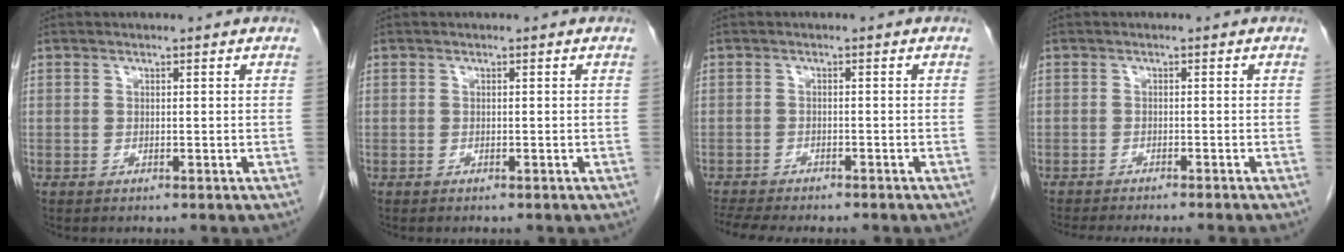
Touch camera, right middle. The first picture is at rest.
{"total": 0.0}
{"total": 8.9, "force": [-7.7, 1.7, 4.0], "torque": [-0.058, 0.001, -0.111]}
{"total": 9.0, "force": [-8.1, -0.3, 3.9], "torque": [-0.028, -0.020, -0.112]}